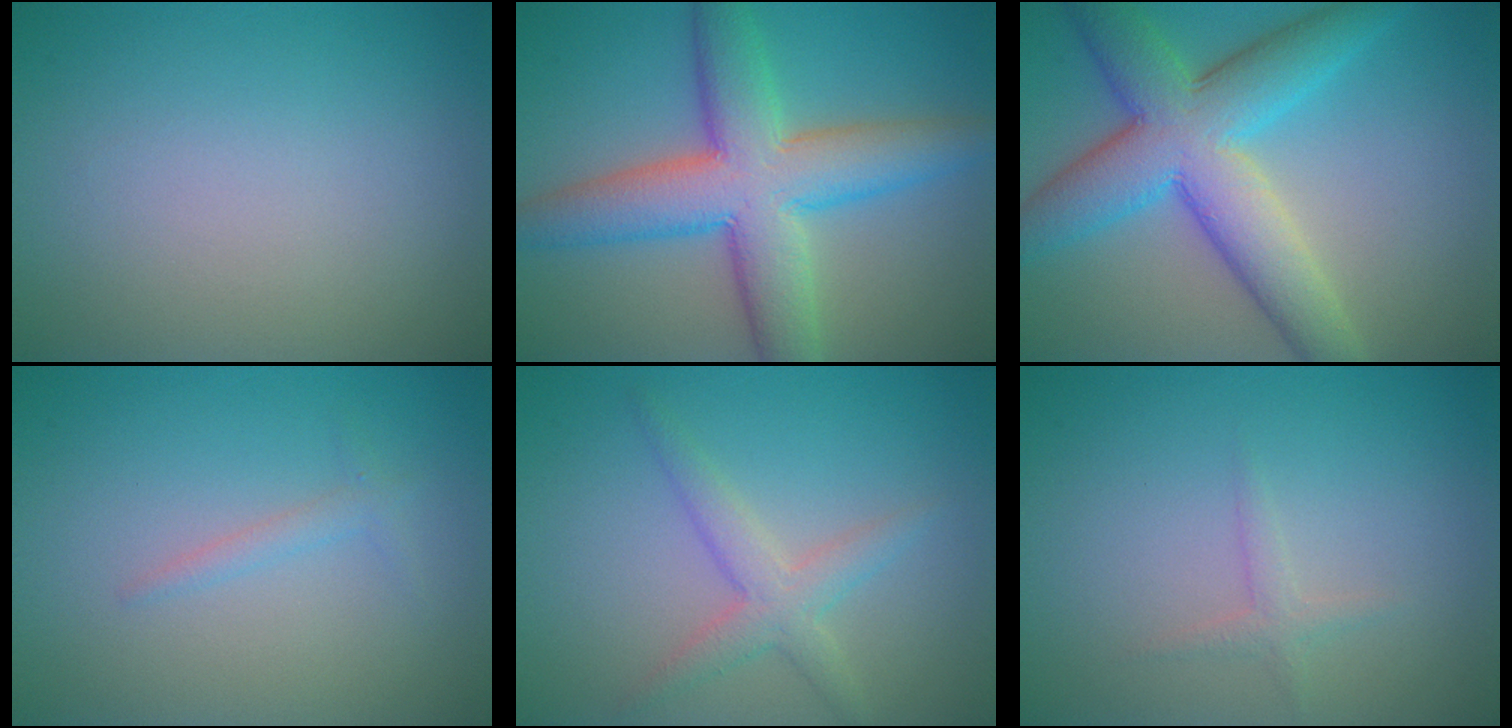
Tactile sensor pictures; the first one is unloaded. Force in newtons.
{"total": 9.1, "press": 9.1, "slide": 0.7}
{"total": 9.5, "press": 9.5, "slide": 0.2}
{"total": 1.0, "press": 1.0, "slide": 0.1}
{"total": 2.8, "press": 2.8, "slide": 0.1}
{"total": 1.1, "press": 1.1, "slide": 0.1}